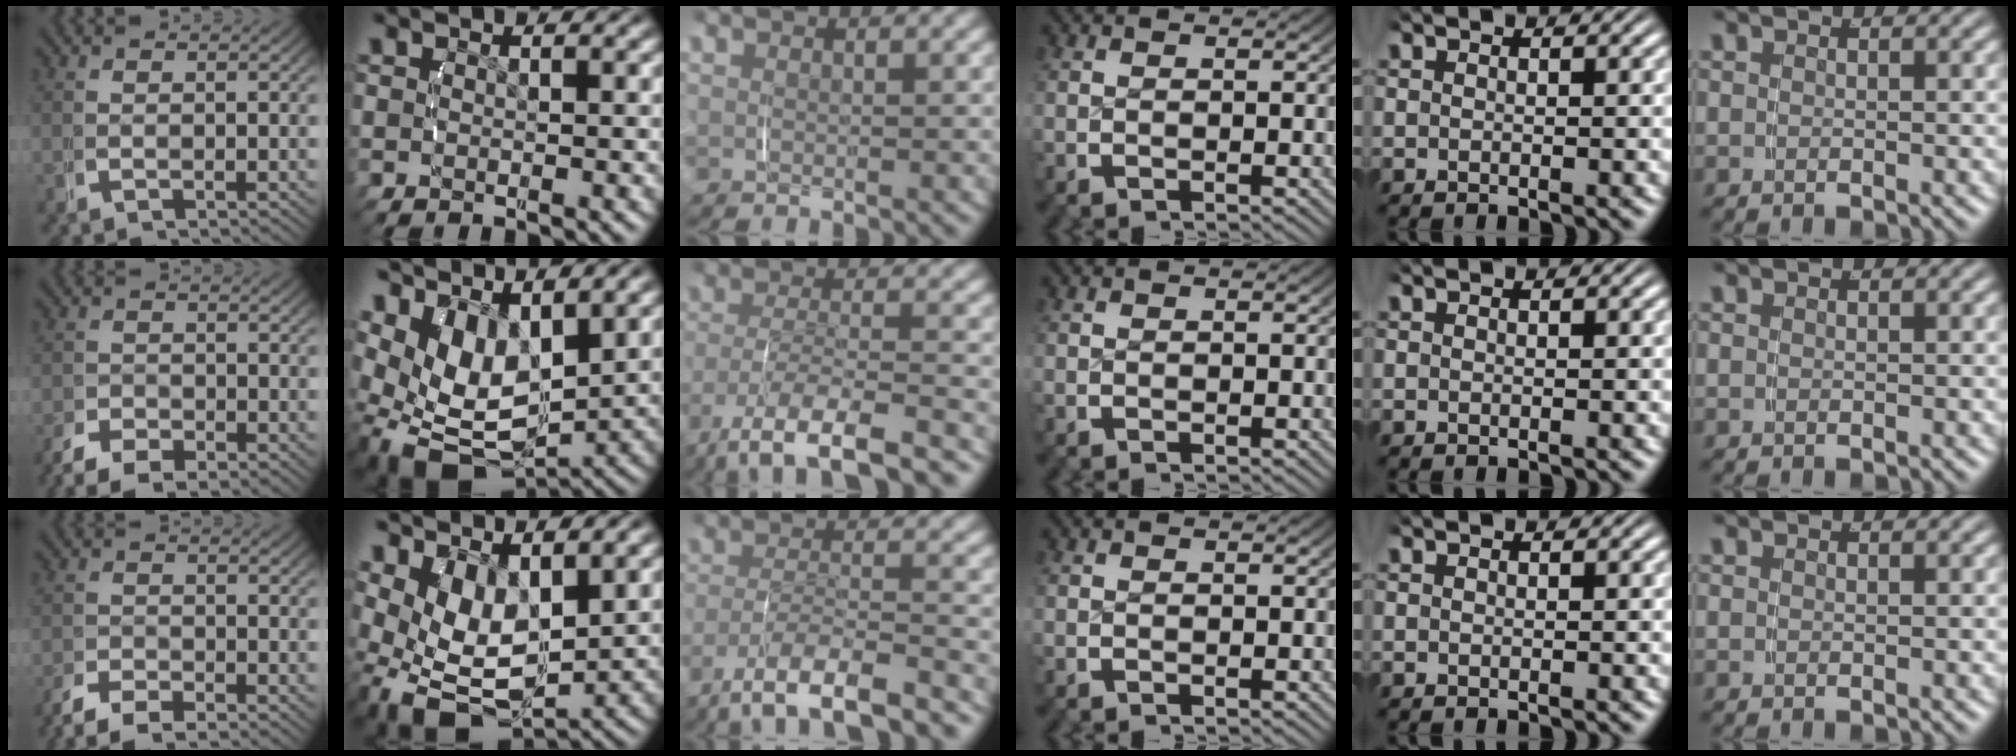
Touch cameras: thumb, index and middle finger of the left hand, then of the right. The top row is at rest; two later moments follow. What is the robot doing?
{"motion": "lift_and_place", "object": "toothpaste"}